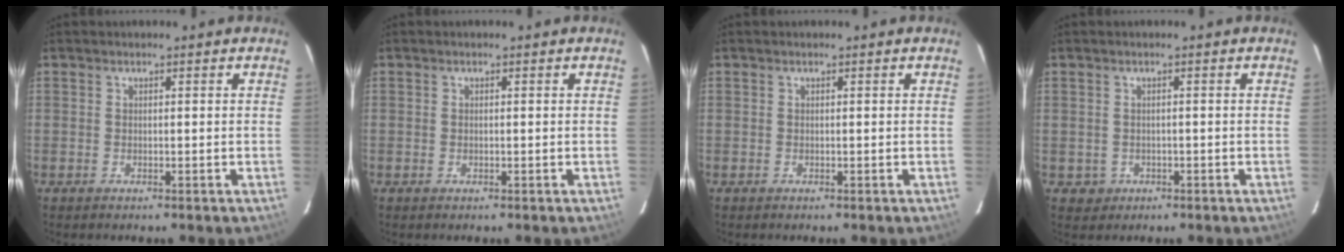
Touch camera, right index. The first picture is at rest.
{"total": 0.0}
{"total": 0.0}
{"total": 1.8, "force": [-0.3, 1.7, 0.3], "torque": [-0.006, 0.001, 0.005]}